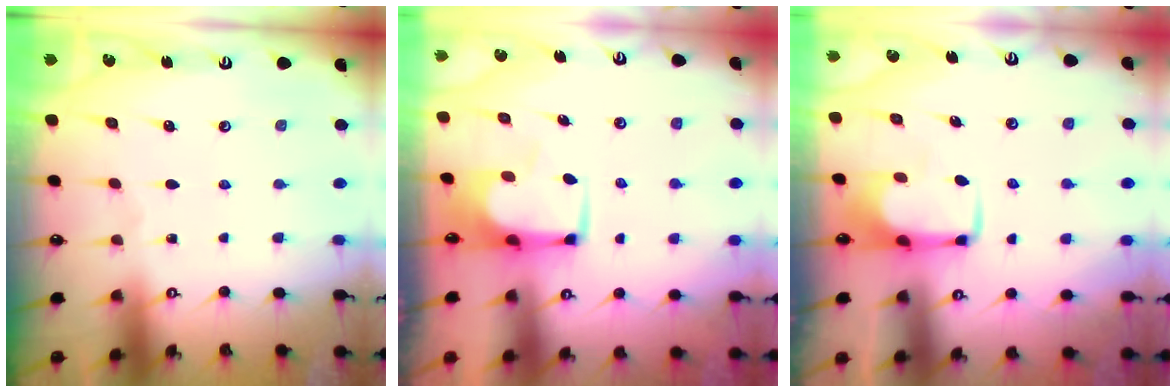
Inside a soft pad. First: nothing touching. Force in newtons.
{"total": 0.6, "press": 0.3, "slide": 0.5}
{"total": 1.9, "press": 1.9, "slide": 0.4}